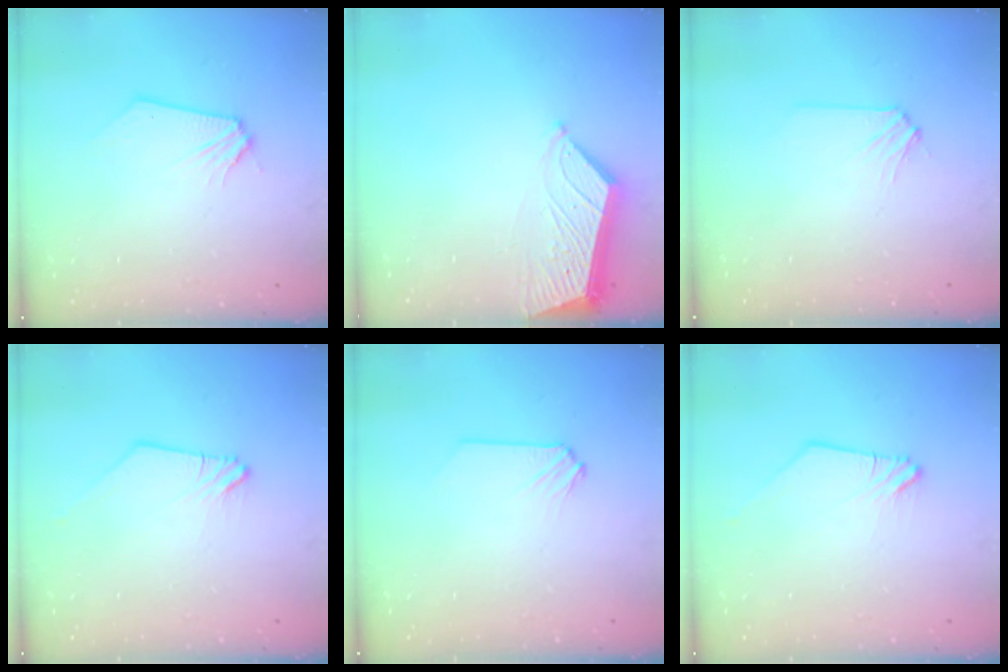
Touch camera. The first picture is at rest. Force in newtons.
{"total": 5.3, "press": 5.3, "slide": 0.5}
{"total": 1.7, "press": 1.6, "slide": 0.3}
{"total": 0.6, "press": 0.6, "slide": 0.2}
{"total": 0.0}
{"total": 0.6, "press": 0.6, "slide": 0.2}